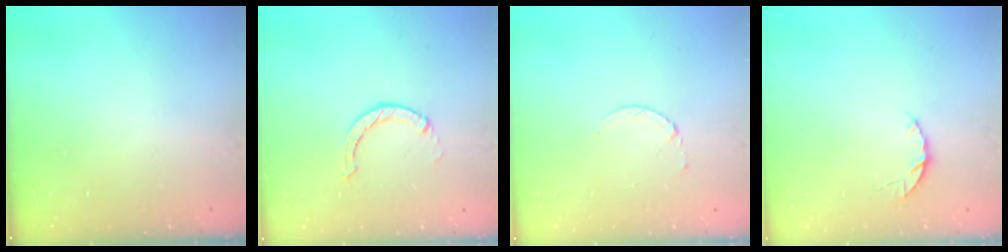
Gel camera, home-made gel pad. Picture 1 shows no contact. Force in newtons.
{"total": 0.6, "press": 0.6, "slide": 0.2}
{"total": 2.6, "press": 2.6, "slide": 0.3}
{"total": 3.1, "press": 3.1, "slide": 0.3}